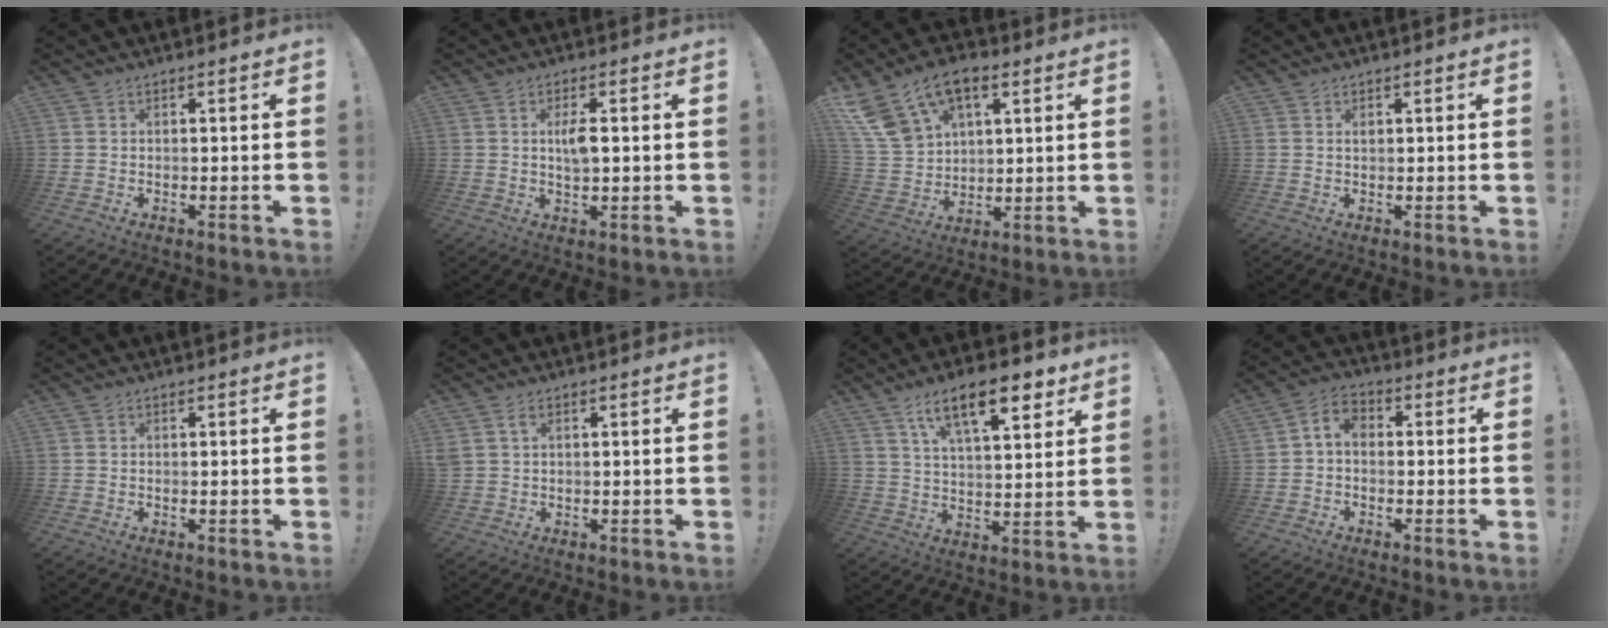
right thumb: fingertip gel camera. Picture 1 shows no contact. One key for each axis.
{"total": 4.7, "fx": 0.7, "fy": 1.7, "fz": 4.4, "tx": -0.072, "ty": -0.001, "tz": 0.008}
{"total": 16.4, "fx": 8.9, "fy": 10.2, "fz": 9.2, "tx": -0.172, "ty": -0.039, "tz": 0.170}
{"total": 0.7, "fx": 0.4, "fy": 0.4, "fz": 0.4, "tx": -0.002, "ty": -0.002, "tz": 0.007}
{"total": 0.0}
{"total": 2.4, "fx": 0.9, "fy": 1.4, "fz": 1.7, "tx": -0.033, "ty": 0.004, "tz": 0.017}
{"total": 15.5, "fx": 8.4, "fy": 5.6, "fz": 11.7, "tx": -0.182, "ty": -0.032, "tz": 0.137}
{"total": 4.9, "fx": -0.7, "fy": 3.1, "fz": 3.6, "tx": -0.074, "ty": 0.012, "tz": -0.012}